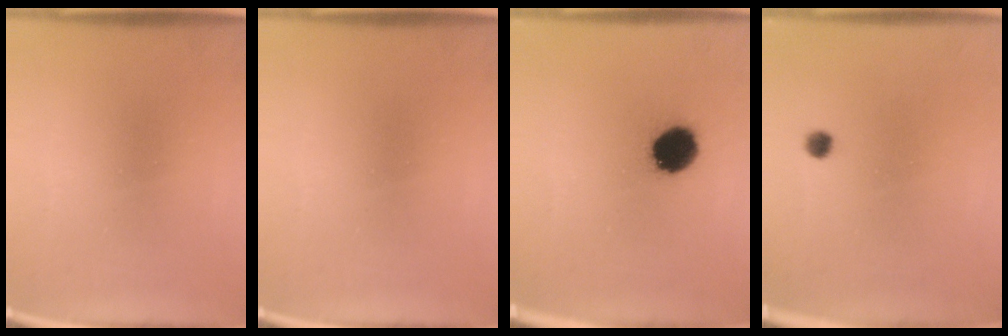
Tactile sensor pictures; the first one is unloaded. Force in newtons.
{"total": 0.0}
{"total": 10.8}
{"total": 1.3}